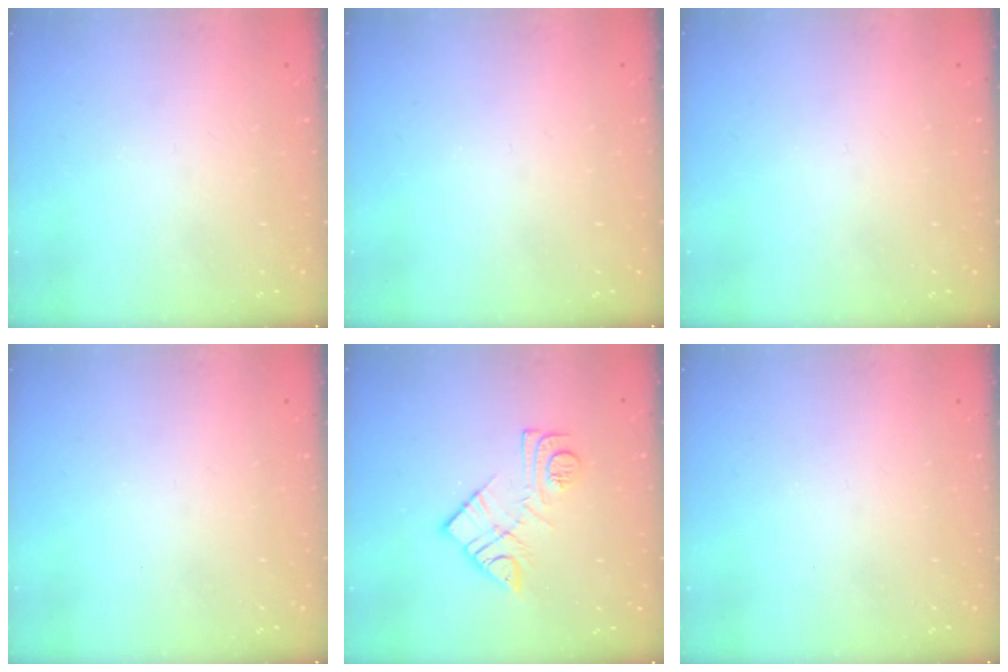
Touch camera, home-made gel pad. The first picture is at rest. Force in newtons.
{"total": 0.0}
{"total": 0.0}
{"total": 0.0}
{"total": 12.1, "press": 12.0, "slide": 0.8}
{"total": 0.0}